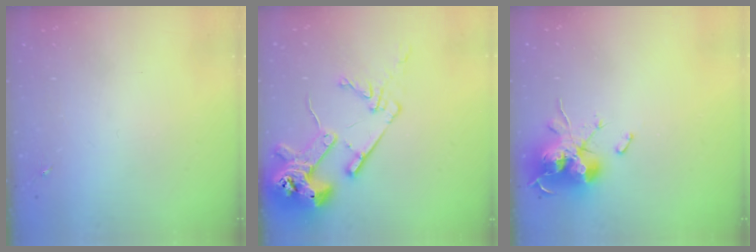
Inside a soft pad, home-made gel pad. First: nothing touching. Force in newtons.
{"total": 16.9, "press": 16.8, "slide": 1.8}
{"total": 16.4, "press": 16.4, "slide": 0.1}